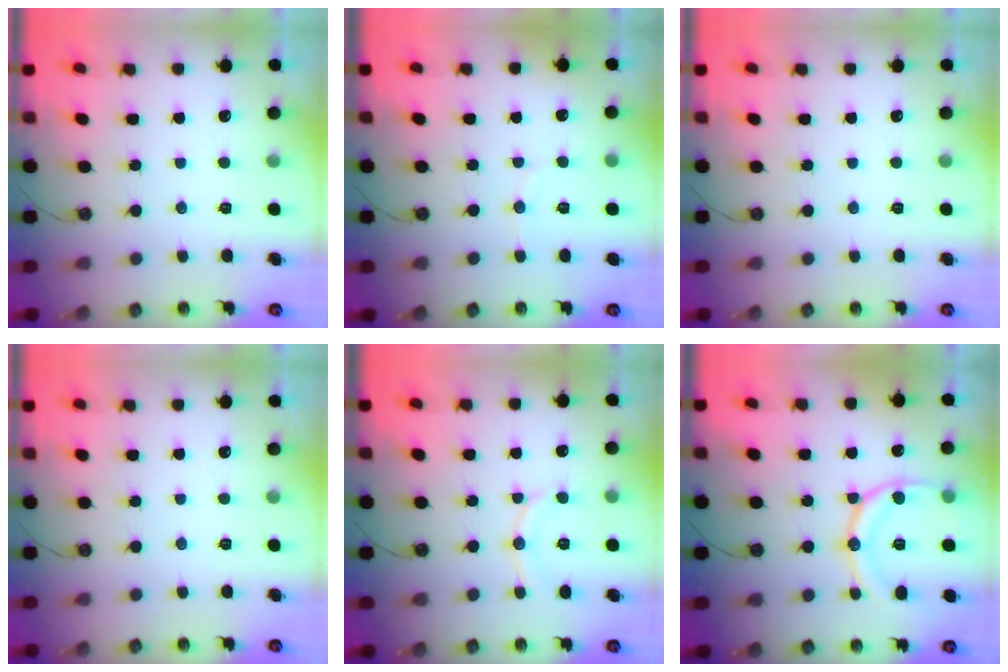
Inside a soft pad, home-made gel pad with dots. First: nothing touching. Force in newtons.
{"total": 5.1, "press": 5.0, "slide": 1.2}
{"total": 0.0}
{"total": 0.0}
{"total": 8.7, "press": 8.7, "slide": 0.7}
{"total": 15.7, "press": 15.6, "slide": 1.7}